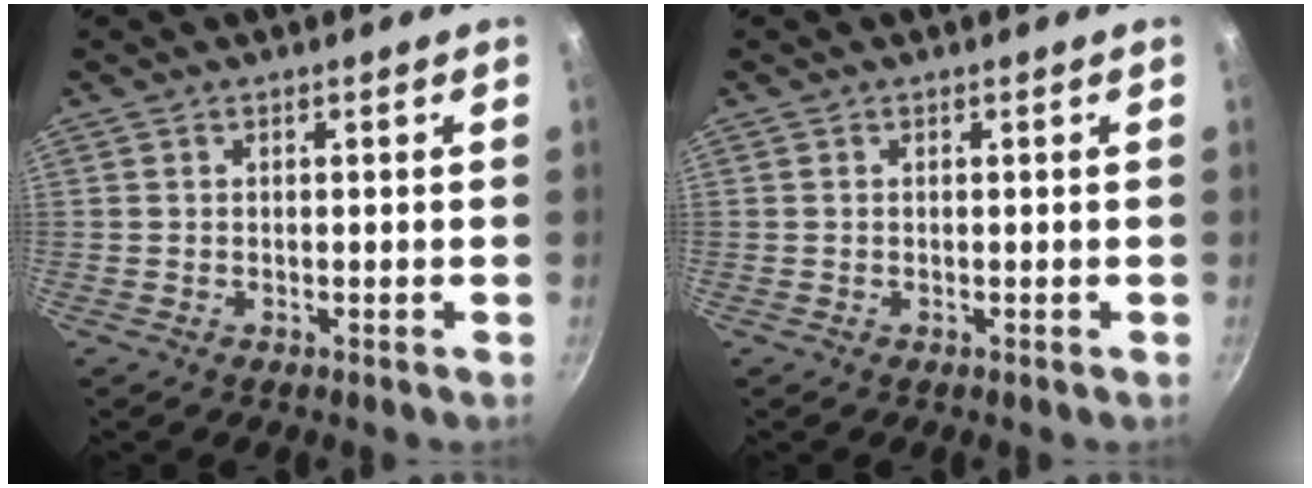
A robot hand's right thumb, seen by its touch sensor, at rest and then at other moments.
{"total": 0.0}